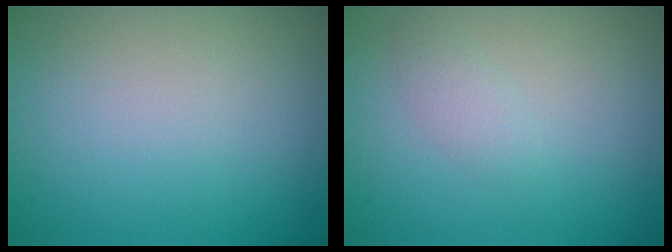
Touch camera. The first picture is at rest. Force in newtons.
{"total": 1.1, "press": 1.1, "slide": 0.0}